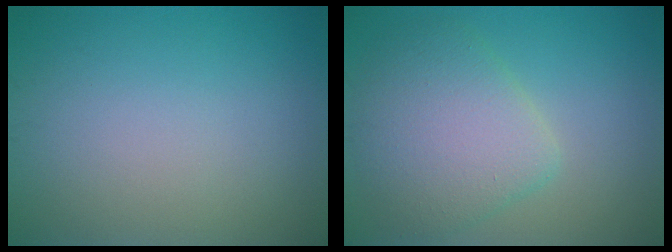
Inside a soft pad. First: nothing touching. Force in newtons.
{"total": 5.6, "press": 5.6, "slide": 0.3}